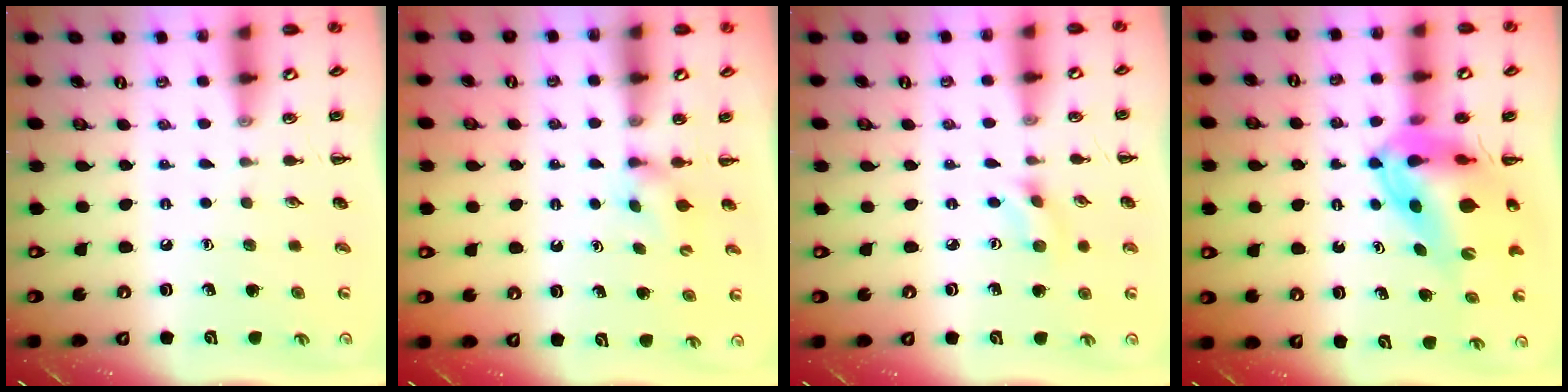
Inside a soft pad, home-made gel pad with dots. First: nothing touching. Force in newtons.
{"total": 2.9, "press": 2.7, "slide": 1.1}
{"total": 2.8, "press": 2.6, "slide": 1.0}
{"total": 11.5, "press": 11.0, "slide": 3.3}